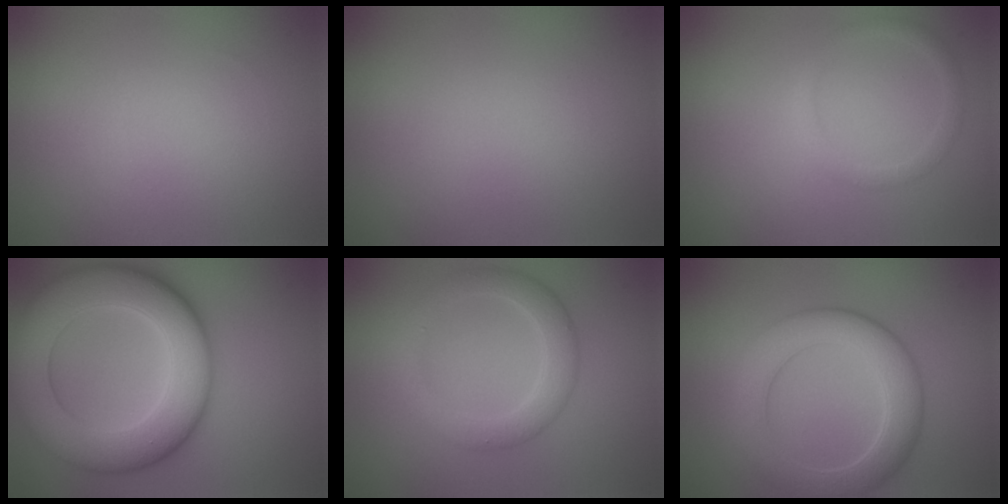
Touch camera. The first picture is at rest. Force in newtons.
{"total": 0.0}
{"total": 1.3, "press": 1.3, "slide": 0.1}
{"total": 11.7, "press": 11.7, "slide": 0.3}
{"total": 3.3, "press": 3.3, "slide": 0.1}
{"total": 5.9, "press": 5.8, "slide": 0.5}